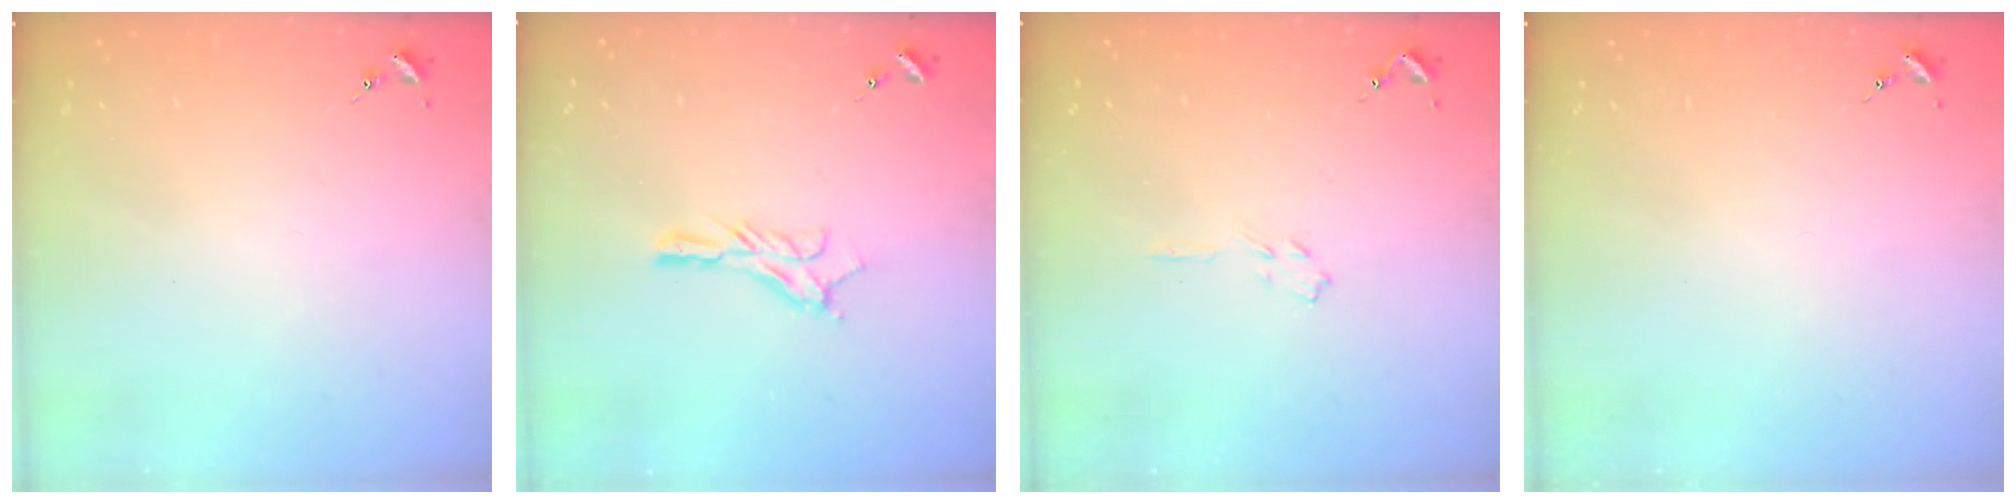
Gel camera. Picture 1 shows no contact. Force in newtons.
{"total": 9.5, "press": 9.5, "slide": 0.4}
{"total": 3.2, "press": 3.1, "slide": 0.4}
{"total": 0.0}